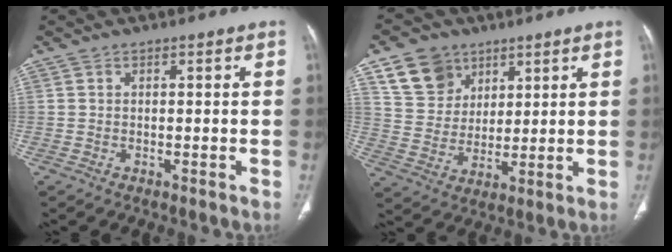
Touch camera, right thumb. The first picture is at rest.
{"total": 10.5, "force": [6.1, 8.1, 3.0], "torque": [-0.025, -0.024, 0.123]}